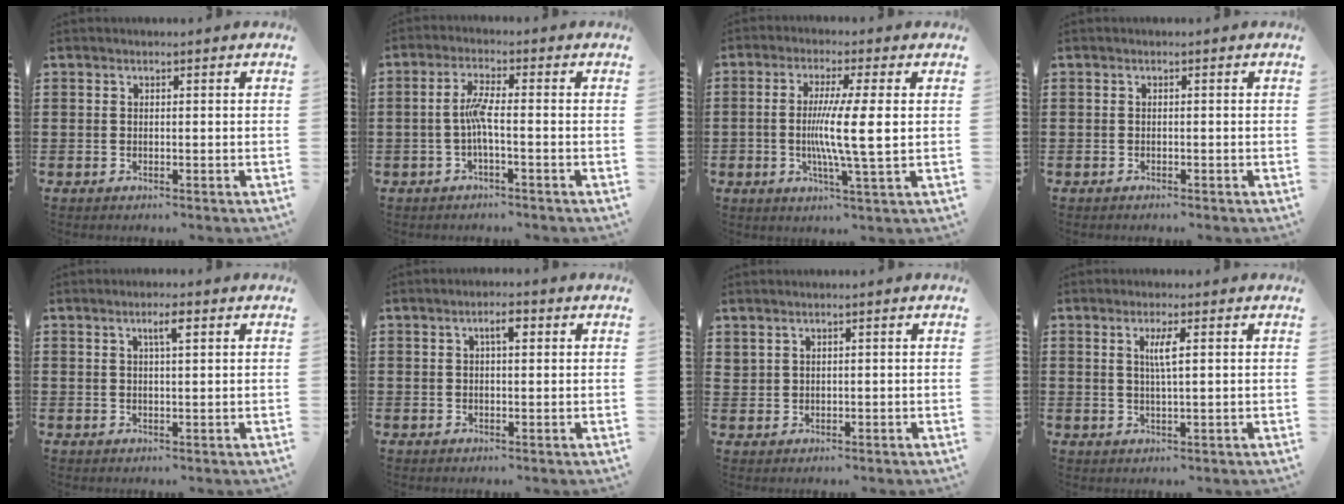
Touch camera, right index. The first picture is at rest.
{"total": 4.1, "force": [-1.0, 0.4, 3.9], "torque": [-0.089, -0.004, -0.026]}
{"total": 8.2, "force": [-0.1, 0.0, 8.2], "torque": [-0.147, -0.007, -0.006]}
{"total": 0.5, "force": [-0.5, 0.1, 0.1], "torque": [-0.003, 0.000, -0.010]}
{"total": 2.5, "force": [1.1, 0.4, 2.2], "torque": [-0.046, 0.005, 0.017]}
{"total": 2.7, "force": [0.8, 0.8, 2.4], "torque": [-0.042, 0.005, 0.010]}
{"total": 1.3, "force": [1.1, 0.7, 0.4], "torque": [-0.009, 0.003, 0.021]}
{"total": 3.1, "force": [0.8, 0.2, 3.0], "torque": [-0.061, -0.001, 0.011]}